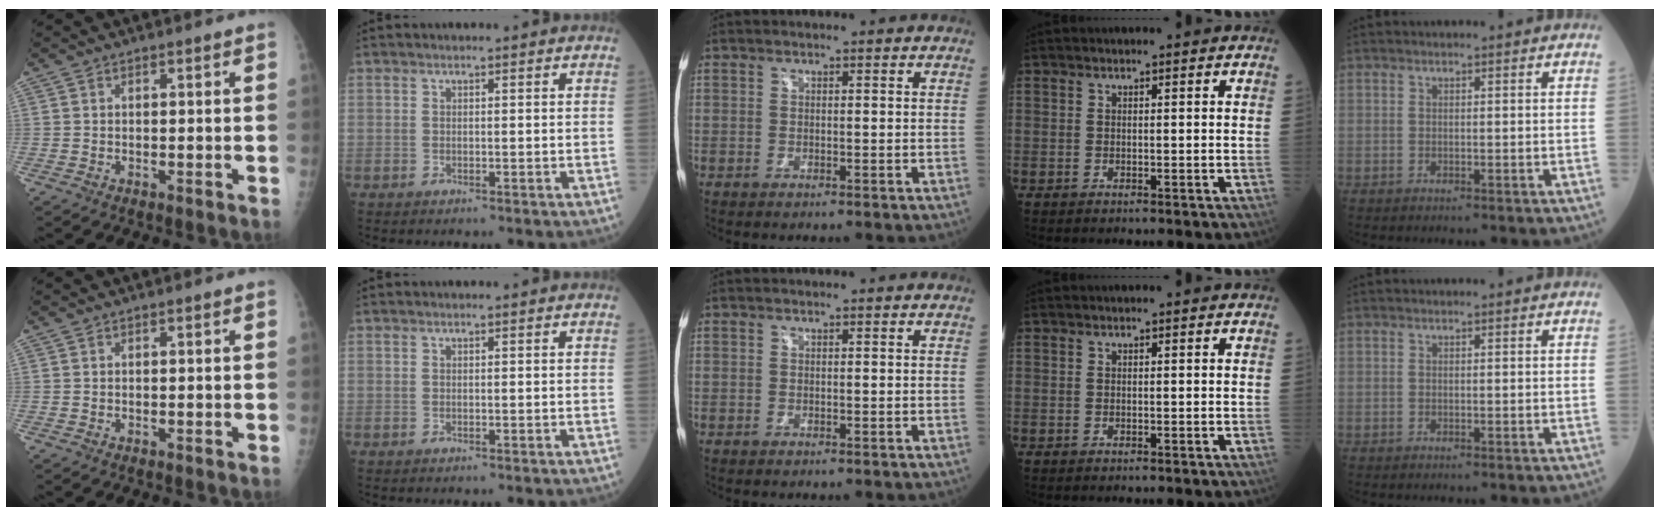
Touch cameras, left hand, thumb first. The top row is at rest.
{}